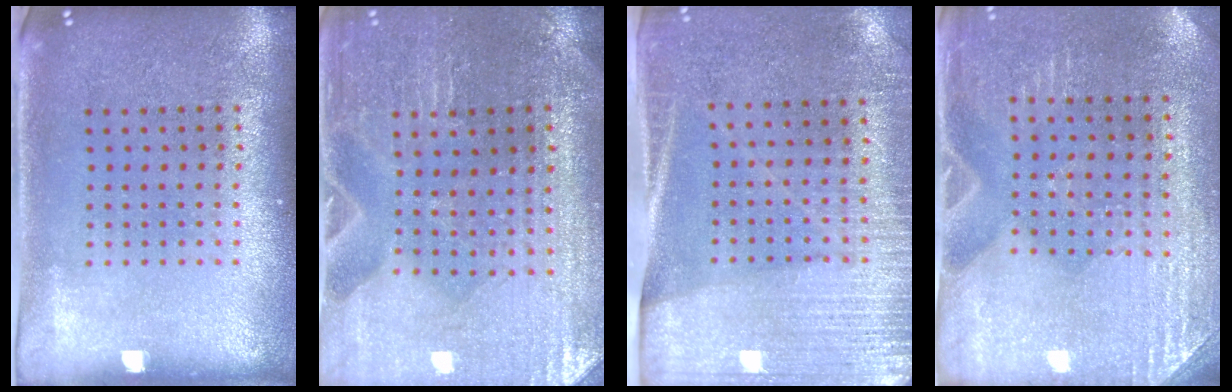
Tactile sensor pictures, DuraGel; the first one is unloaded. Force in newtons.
{"total": 0.8, "press": 0.8, "slide": 0.1}
{"total": 2.8, "press": 2.5, "slide": 1.3}
{"total": 2.9, "press": 2.8, "slide": 0.9}